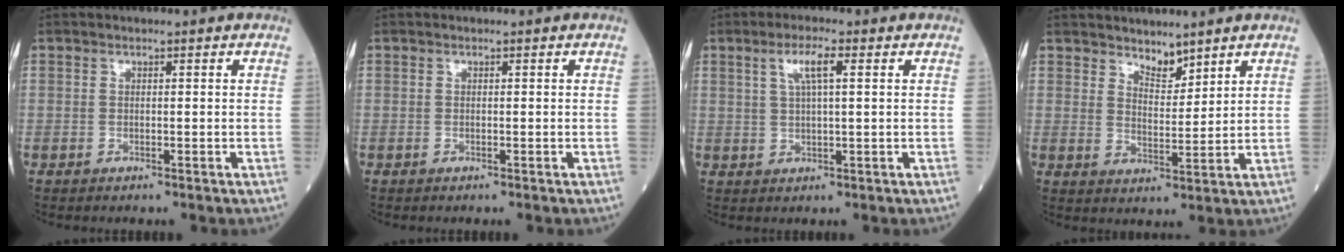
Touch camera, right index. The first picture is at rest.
{"total": 0.0}
{"total": 4.2, "force": [1.7, 0.4, 3.8], "torque": [-0.077, 0.008, 0.033]}
{"total": 3.6, "force": [3.3, 1.1, 1.1], "torque": [-0.019, -0.004, 0.063]}